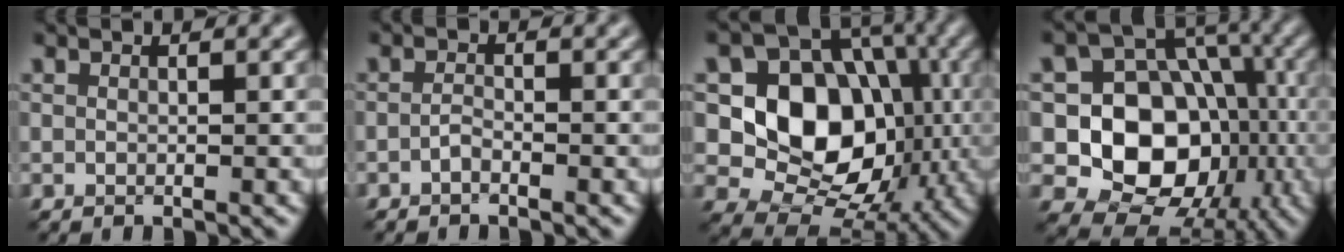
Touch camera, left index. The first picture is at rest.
{"total": 0.9, "force": [-0.7, 0.2, 0.6], "torque": [-0.016, 0.002, -0.019]}
{"total": 11.1, "force": [-0.5, 8.8, 6.7], "torque": [-0.110, -0.007, -0.016]}
{"total": 12.4, "force": [-2.0, 10.0, 7.0], "torque": [-0.102, -0.002, -0.061]}